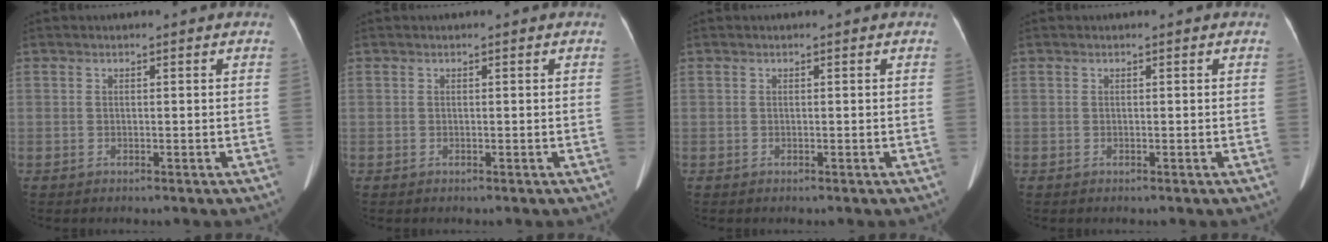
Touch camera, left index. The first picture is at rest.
{"total": 0.0}
{"total": 0.0}
{"total": 0.0}